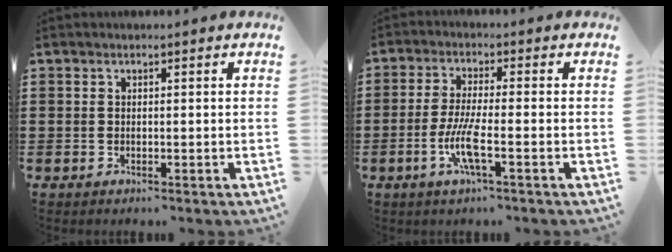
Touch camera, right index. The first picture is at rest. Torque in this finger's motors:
{"motor_torque": [2.14, 0.00, 0.57, 0.16]}